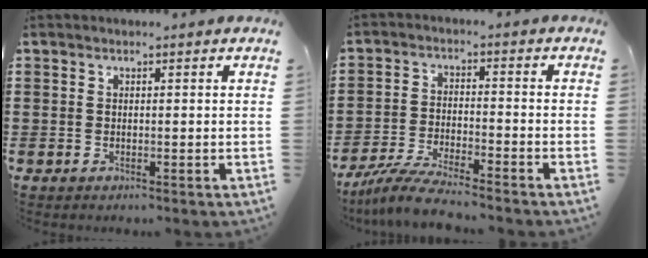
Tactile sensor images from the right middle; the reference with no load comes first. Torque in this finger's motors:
{"motor_torque": [1.07, -0.44, 0.34, 0.06]}